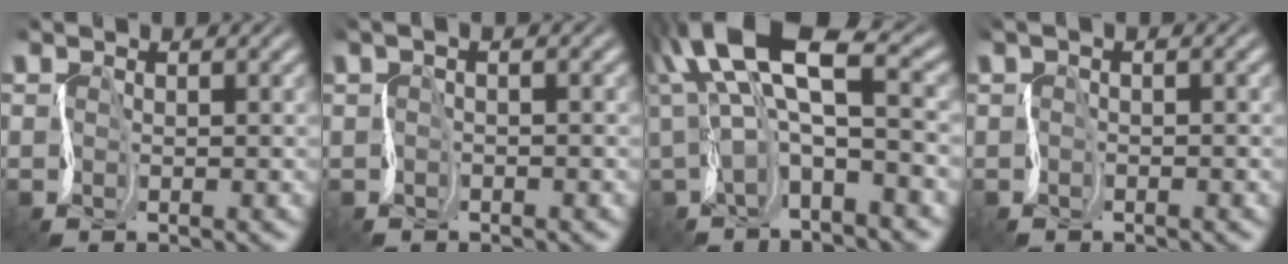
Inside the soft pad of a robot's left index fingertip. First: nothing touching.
{"total": 1.5, "force": [0.4, 0.5, 1.4], "torque": [-0.023, 0.008, -0.001]}
{"total": 9.0, "force": [2.0, 2.9, 8.3], "torque": [-0.162, 0.019, 0.029]}
{"total": 0.9, "force": [0.1, 0.3, 0.9], "torque": [-0.019, 0.003, -0.003]}